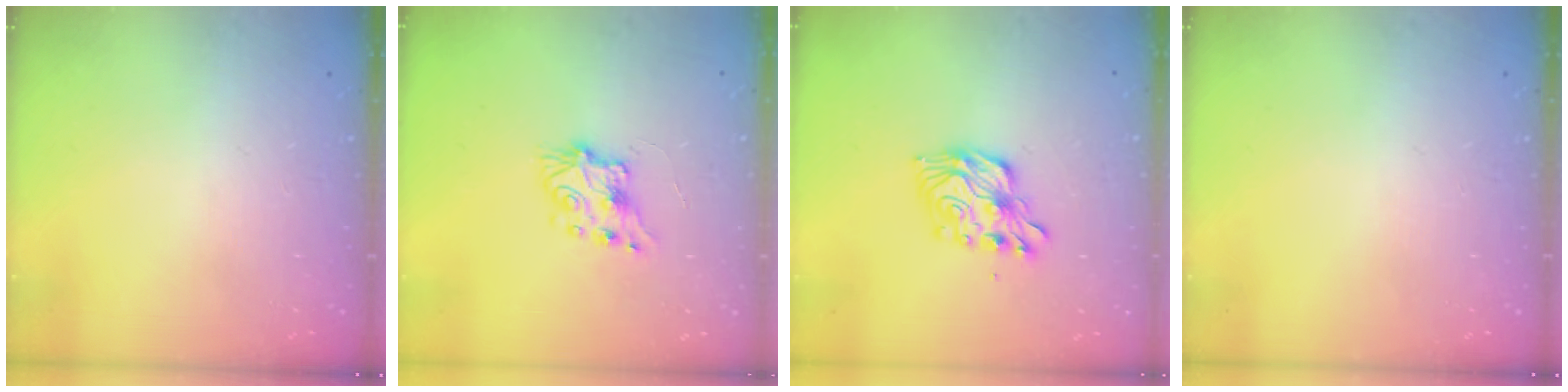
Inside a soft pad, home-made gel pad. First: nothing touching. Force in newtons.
{"total": 7.8, "press": 7.8, "slide": 0.3}
{"total": 11.8, "press": 11.8, "slide": 0.4}
{"total": 0.0}